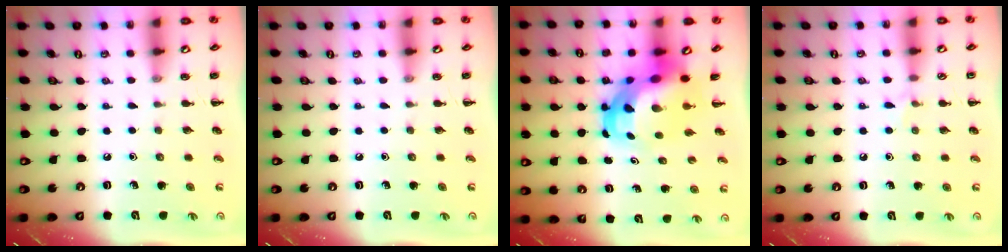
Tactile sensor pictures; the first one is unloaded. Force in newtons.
{"total": 0.0}
{"total": 8.8, "press": 8.5, "slide": 2.3}
{"total": 4.2, "press": 3.9, "slide": 1.6}